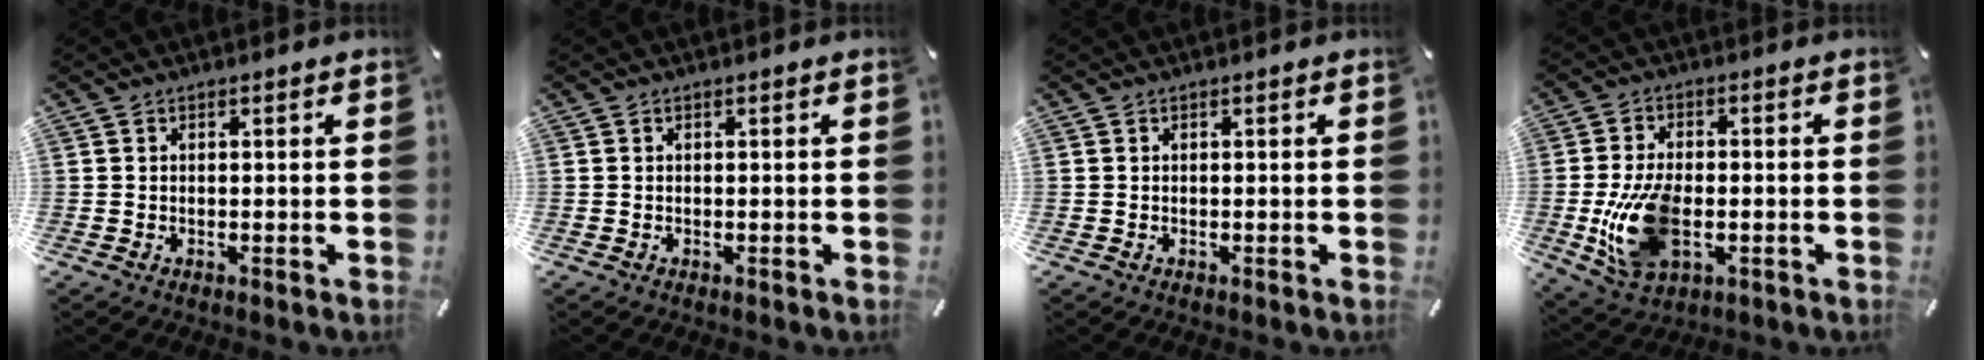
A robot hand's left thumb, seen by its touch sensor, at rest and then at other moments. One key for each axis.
{"total": 0.0}
{"total": 0.0}
{"total": 13.6, "fx": -2.7, "fy": 8.2, "fz": 10.5, "tx": -0.221, "ty": -0.008, "tz": -0.045}